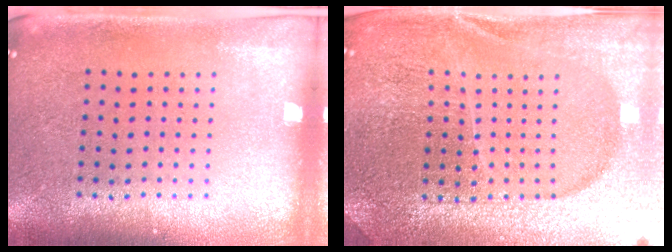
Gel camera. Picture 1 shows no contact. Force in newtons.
{"total": 4.9, "press": 4.5, "slide": 1.9}